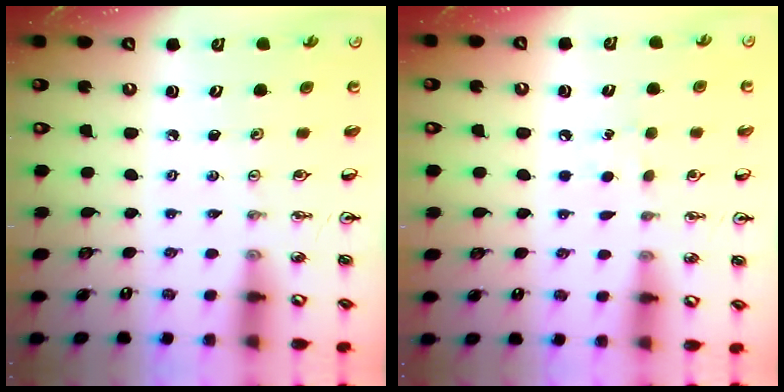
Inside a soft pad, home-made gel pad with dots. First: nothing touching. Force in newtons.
{"total": 6.6, "press": 6.5, "slide": 0.8}